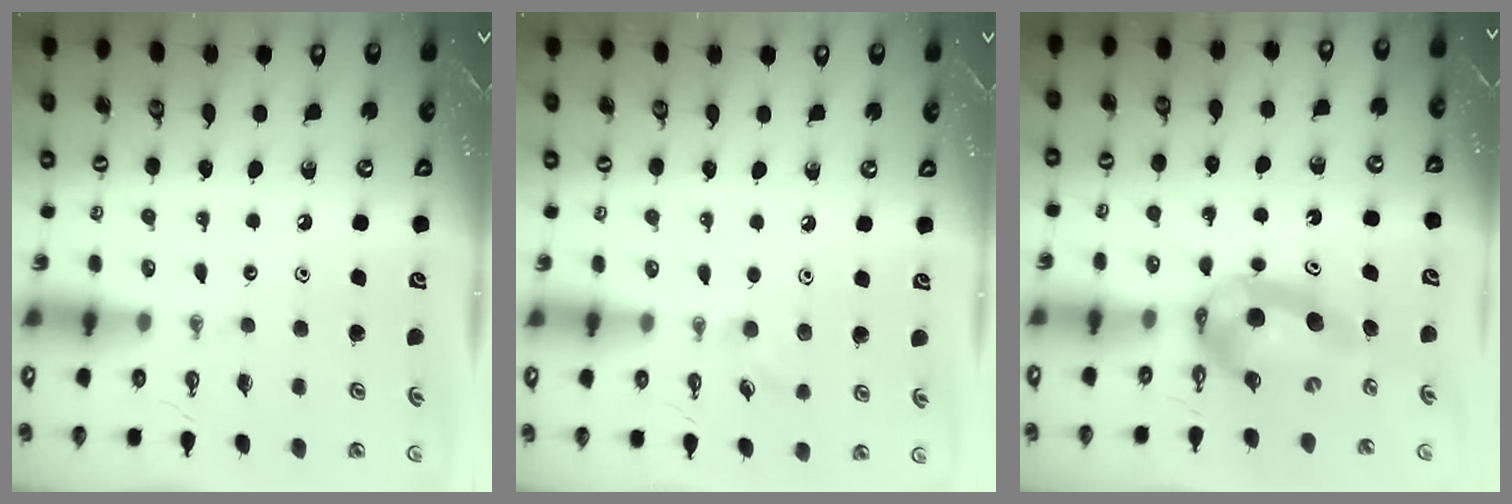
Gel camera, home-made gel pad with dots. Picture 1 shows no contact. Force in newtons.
{"total": 5.2, "press": 5.0, "slide": 1.5}
{"total": 8.0, "press": 8.0, "slide": 0.5}